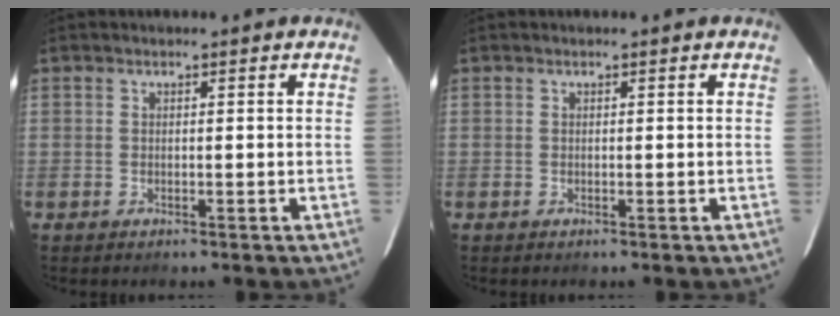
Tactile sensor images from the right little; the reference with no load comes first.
{"total": 0.0}